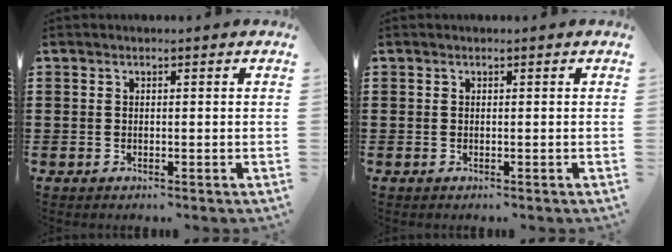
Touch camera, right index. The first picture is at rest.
{"total": 0.0}